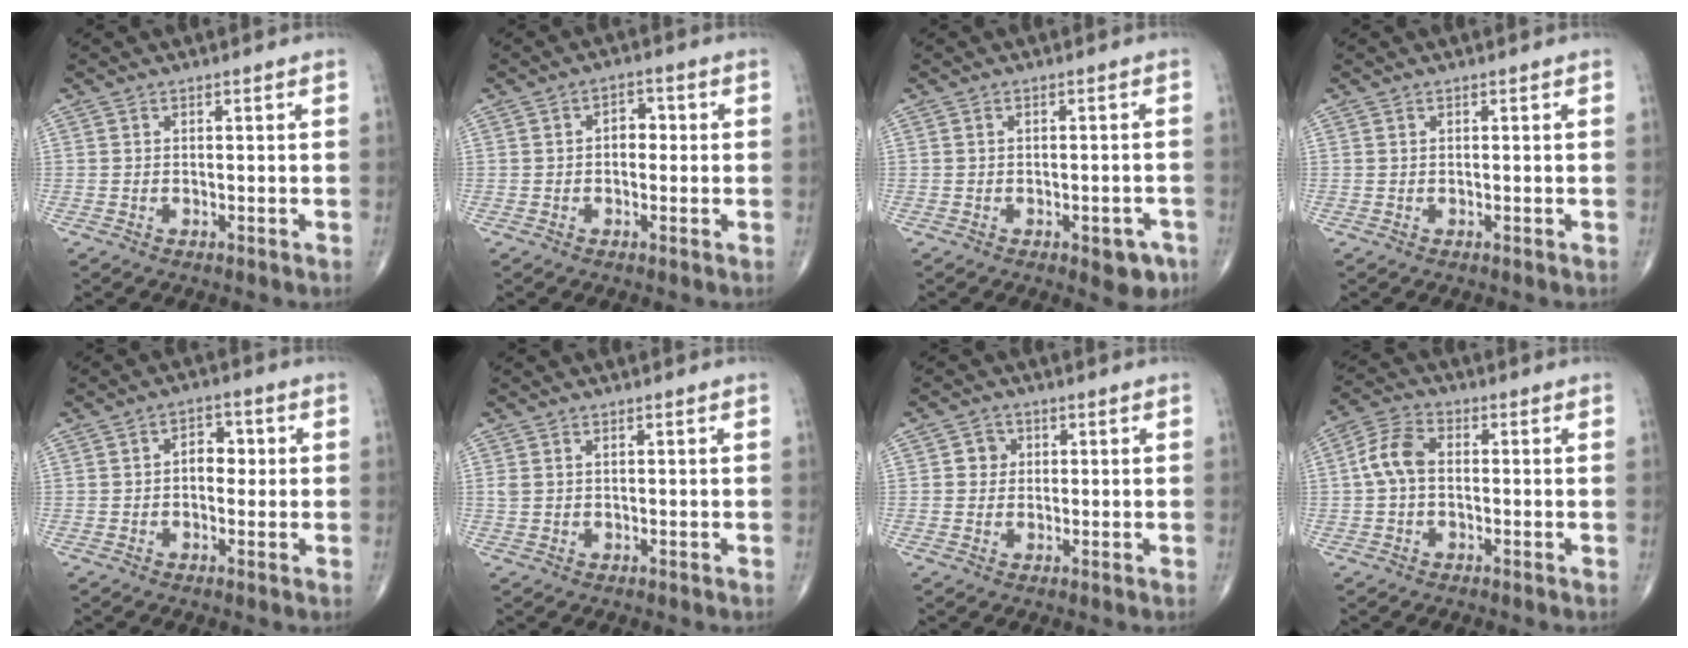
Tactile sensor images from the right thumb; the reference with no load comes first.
{"total": 3.4, "force": [0.1, 2.4, 2.5], "torque": [-0.020, 0.014, -0.005]}
{"total": 4.9, "force": [-2.5, 2.4, 3.5], "torque": [-0.021, 0.010, -0.026]}
{"total": 0.0}
{"total": 4.5, "force": [0.2, 3.1, 3.3], "torque": [-0.026, 0.011, -0.004]}
{"total": 1.3, "force": [0.5, 0.7, 1.0], "torque": [-0.027, 0.010, 0.017]}
{"total": 2.8, "force": [0.5, 2.7, 0.9], "torque": [0.005, 0.004, 0.001]}
{"total": 6.3, "force": [-0.1, 4.0, 4.9], "torque": [-0.098, 0.020, -0.011]}